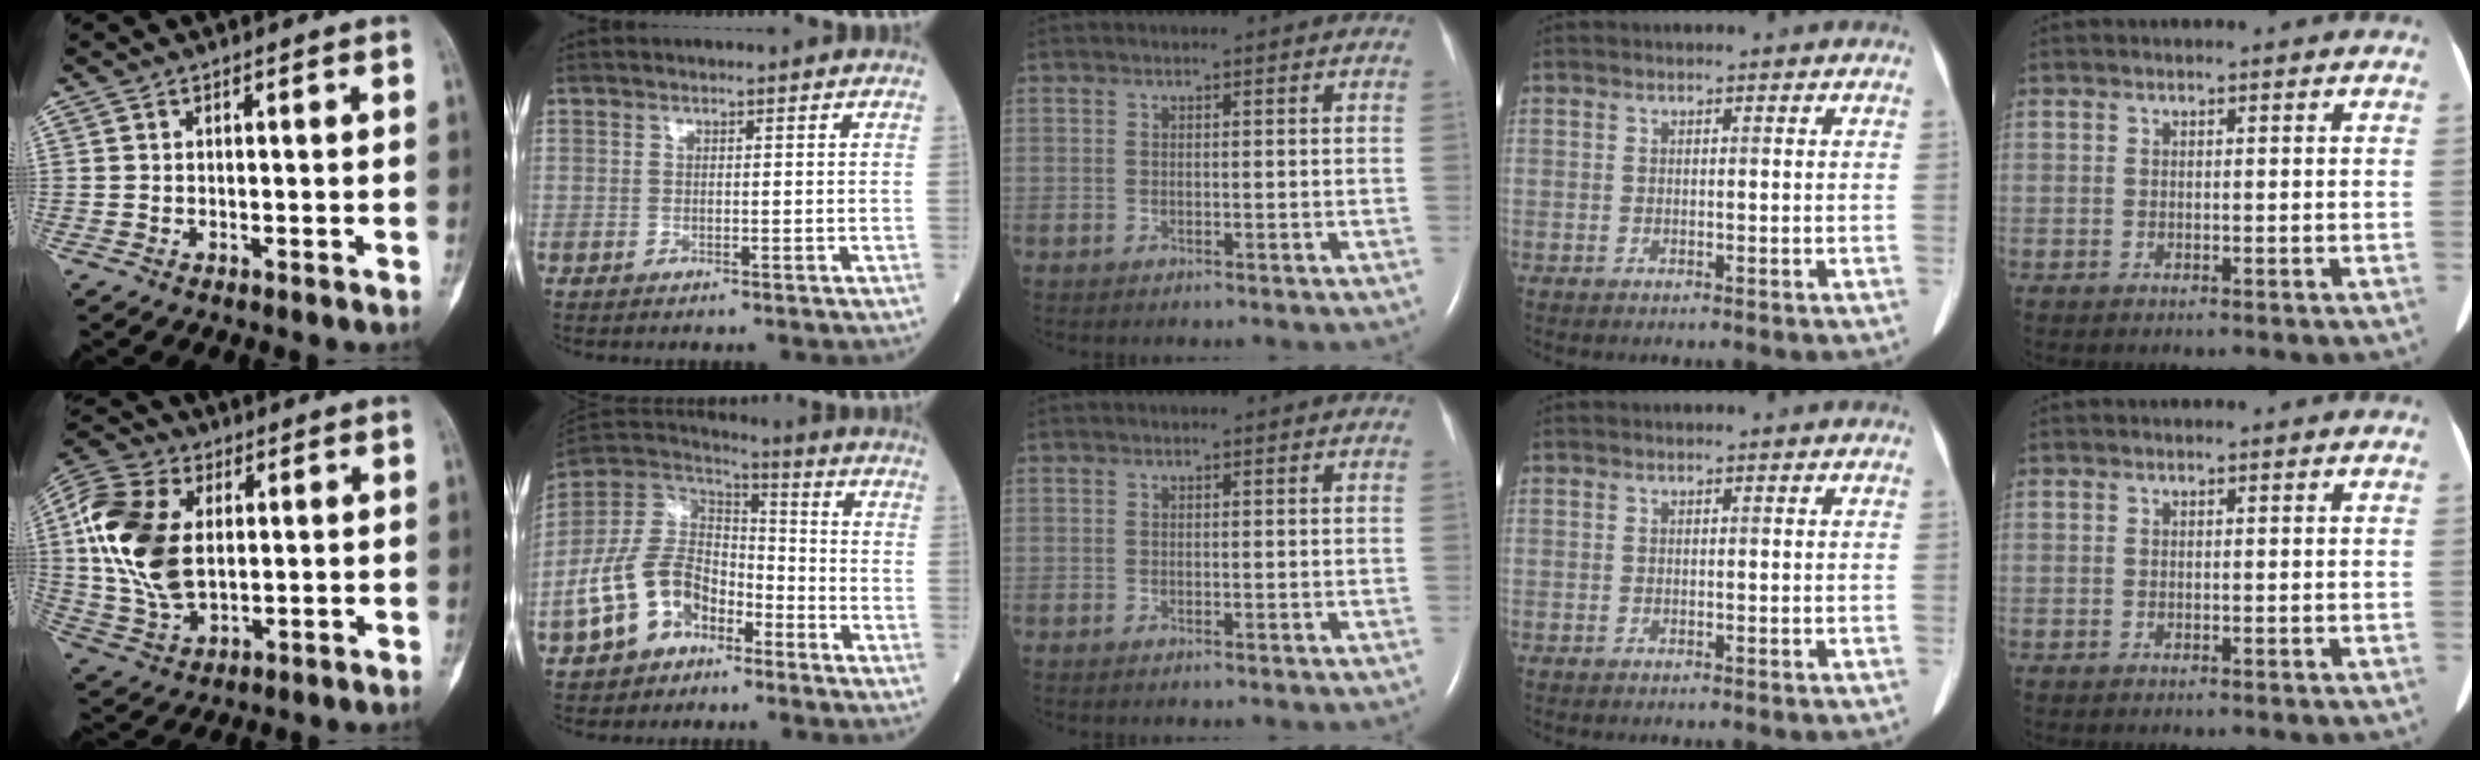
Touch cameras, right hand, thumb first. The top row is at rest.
{"thumb": {"total": 17.5, "force": [2.7, 11.1, 13.3], "torque": [-0.268, 0.000, 0.050]}, "index": {"total": 12.5, "force": [-6.5, 7.9, 7.2], "torque": [-0.169, 0.023, -0.125]}}